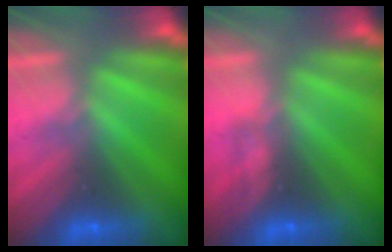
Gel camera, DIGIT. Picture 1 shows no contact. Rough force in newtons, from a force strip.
{"total": 3.5}